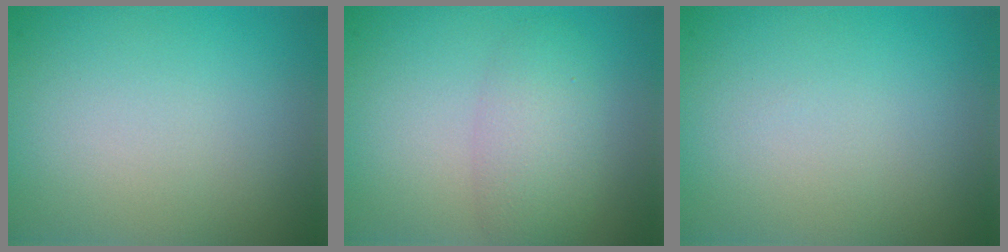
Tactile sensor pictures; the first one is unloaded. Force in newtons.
{"total": 2.4, "press": 2.4, "slide": 0.2}
{"total": 0.0}